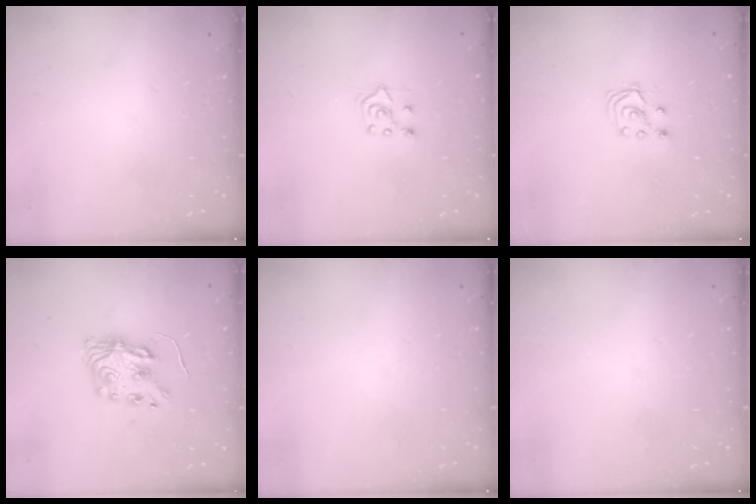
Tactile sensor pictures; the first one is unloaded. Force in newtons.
{"total": 5.5, "press": 5.5, "slide": 0.4}
{"total": 2.8, "press": 2.7, "slide": 0.7}
{"total": 8.1, "press": 8.1, "slide": 0.2}
{"total": 0.0}
{"total": 0.0}